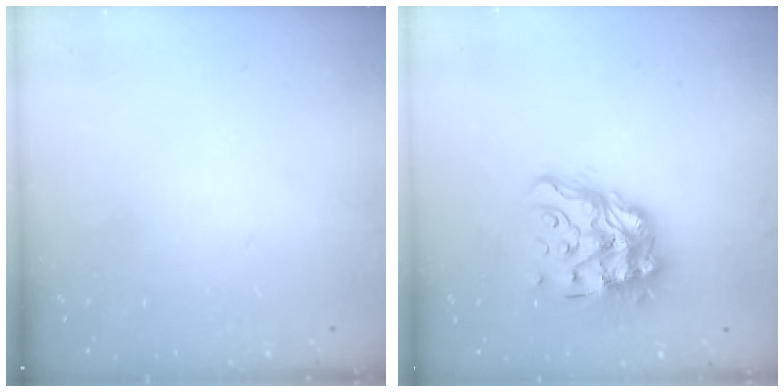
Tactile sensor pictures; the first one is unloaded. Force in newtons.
{"total": 15.1, "press": 15.0, "slide": 1.7}